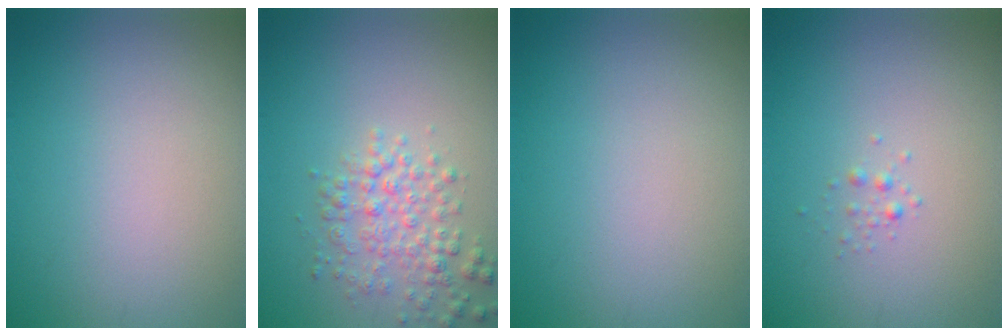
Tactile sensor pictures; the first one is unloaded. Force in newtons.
{"total": 3.2, "press": 3.2, "slide": 0.1}
{"total": 0.0}
{"total": 0.7, "press": 0.7, "slide": 0.0}